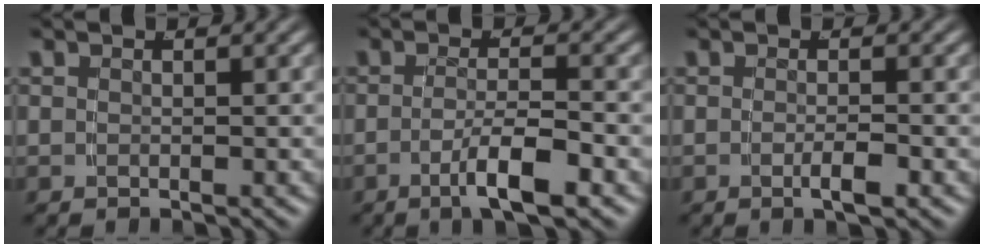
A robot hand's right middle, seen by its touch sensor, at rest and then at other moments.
{"total": 4.2, "force": [-2.3, 0.2, 3.5], "torque": [-0.061, -0.010, -0.032]}
{"total": 1.7, "force": [-1.0, -0.4, 1.3], "torque": [-0.025, -0.006, -0.014]}